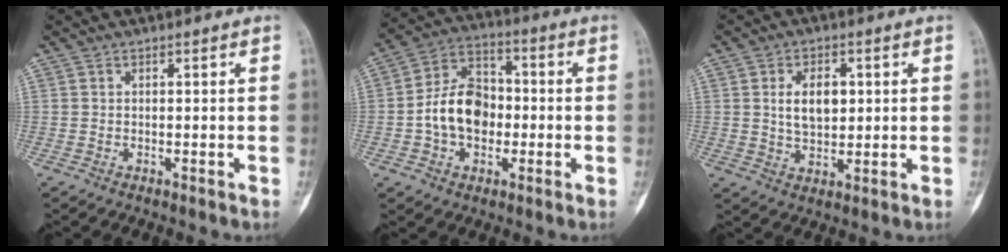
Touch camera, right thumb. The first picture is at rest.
{"total": 12.5, "force": [-1.5, 9.0, 8.5], "torque": [-0.126, 0.034, -0.034]}
{"total": 7.1, "force": [1.5, 4.4, 5.4], "torque": [-0.072, -0.007, 0.026]}